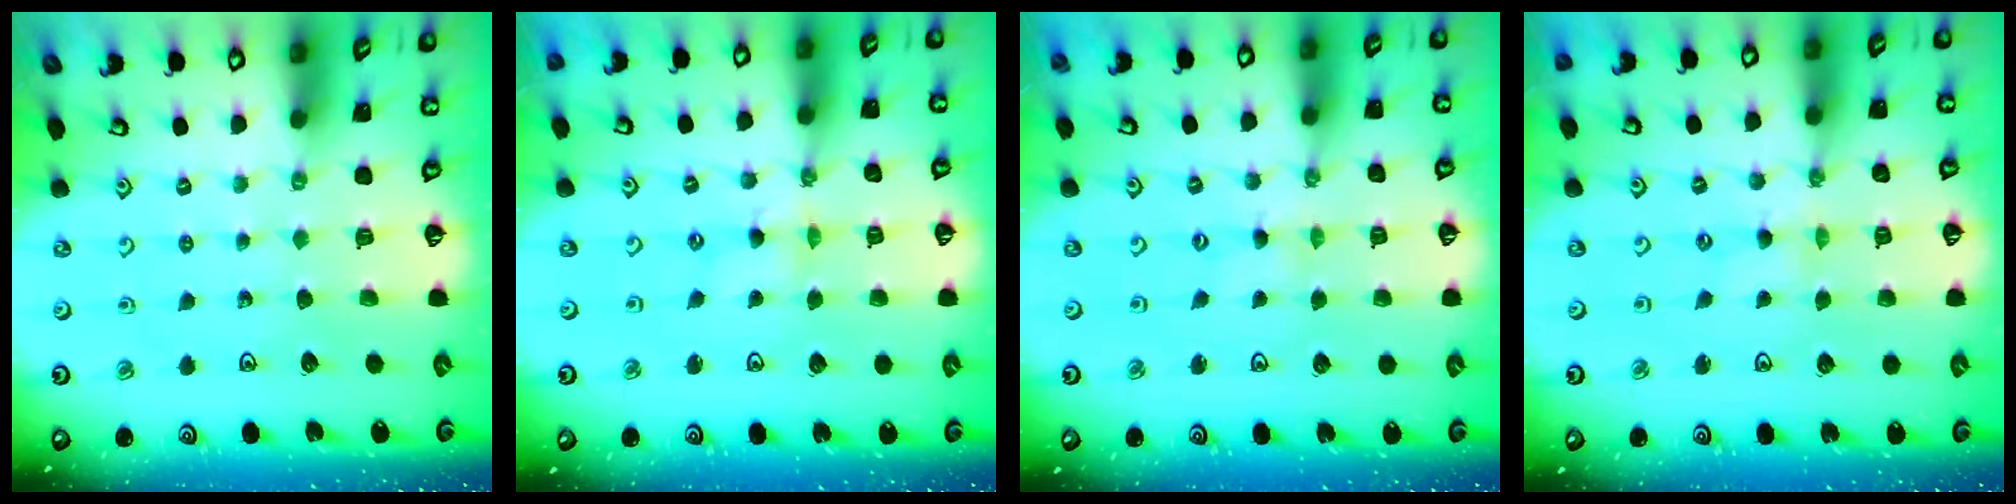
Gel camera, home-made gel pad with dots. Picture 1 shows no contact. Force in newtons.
{"total": 0.8, "press": 0.7, "slide": 0.2}
{"total": 0.0}
{"total": 0.0}